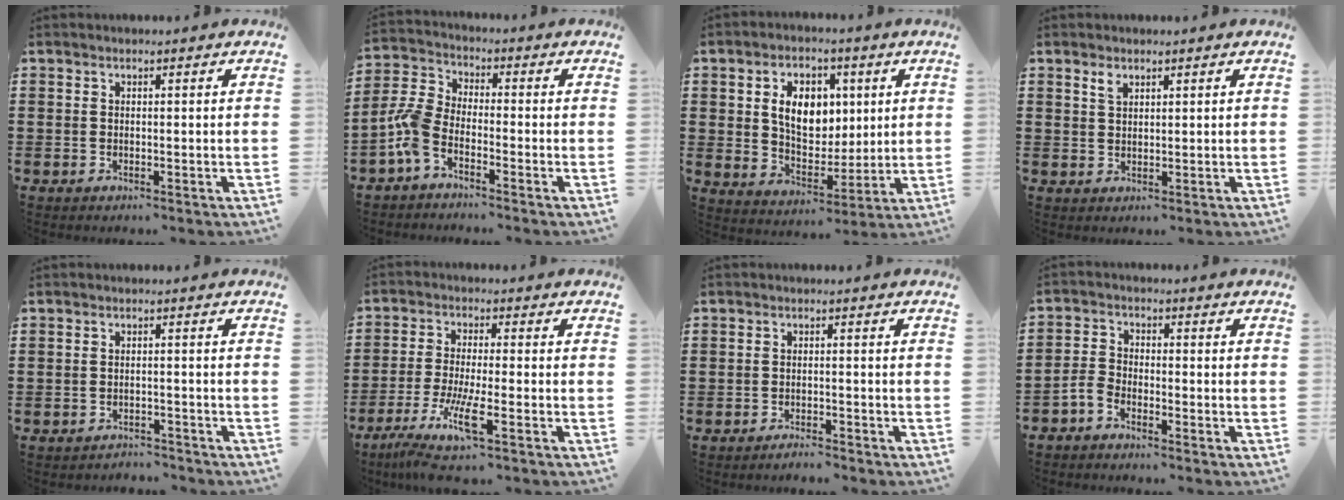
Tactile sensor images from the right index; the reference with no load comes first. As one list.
[{"total": 5.4, "force": [-3.7, 2.1, 3.4], "torque": [-0.107, -0.012, -0.081]}, {"total": 8.8, "force": [1.9, 6.3, 5.9], "torque": [-0.120, 0.010, 0.027]}, {"total": 1.7, "force": [1.3, 0.9, 0.7], "torque": [-0.018, 0.002, 0.024]}, {"total": 2.1, "force": [-2.1, 0.2, -0.2], "torque": [-0.003, 0.000, -0.047]}, {"total": 7.5, "force": [-4.3, 0.9, 6.0], "torque": [-0.134, -0.014, -0.084]}, {"total": 1.6, "force": [-1.6, 0.0, 0.2], "torque": [-0.008, 0.001, -0.031]}, {"total": 2.7, "force": [-2.5, 0.6, 0.6], "torque": [-0.023, 0.004, -0.054]}]